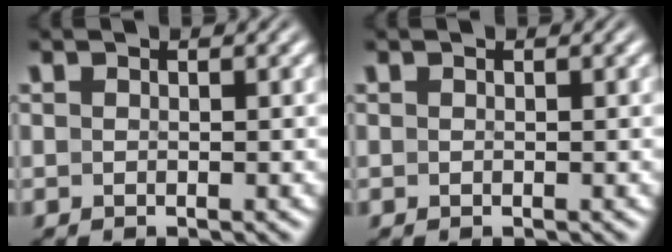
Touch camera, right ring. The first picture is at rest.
{"total": 0.0}